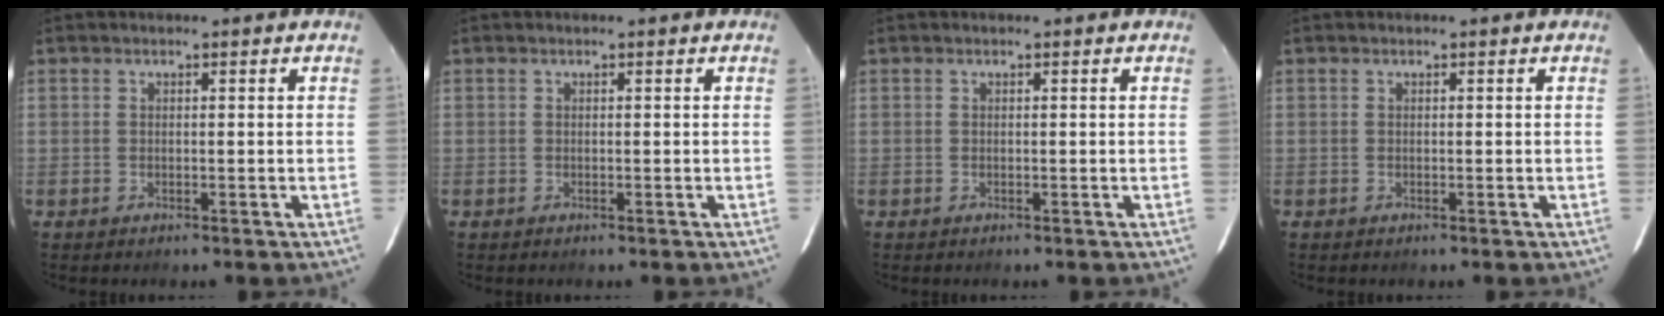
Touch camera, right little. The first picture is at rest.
{"total": 0.0}
{"total": 0.0}
{"total": 0.0}